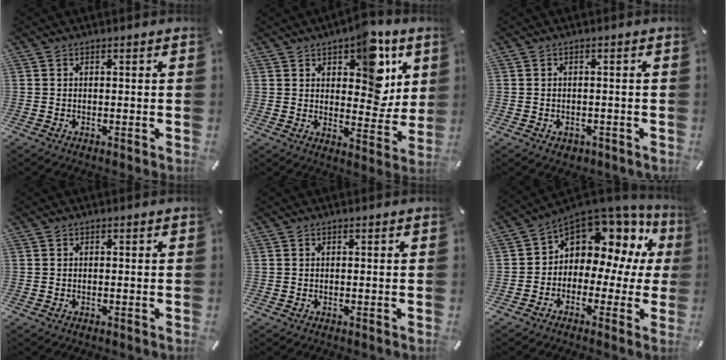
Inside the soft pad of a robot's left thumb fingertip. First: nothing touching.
{"total": 13.7, "force": [7.1, 7.9, 8.7], "torque": [-0.091, -0.052, 0.121]}
{"total": 1.8, "force": [-0.8, 1.5, 0.6], "torque": [-0.007, 0.005, -0.016]}
{"total": 0.0}
{"total": 0.0}
{"total": 9.7, "force": [5.0, 6.9, 4.8], "torque": [-0.080, -0.051, 0.086]}